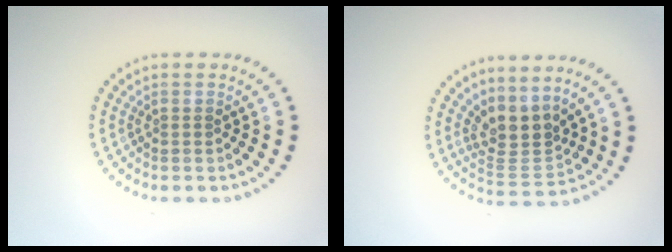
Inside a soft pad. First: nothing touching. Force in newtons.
{"total": 3.4, "press": 2.5, "slide": 2.4}